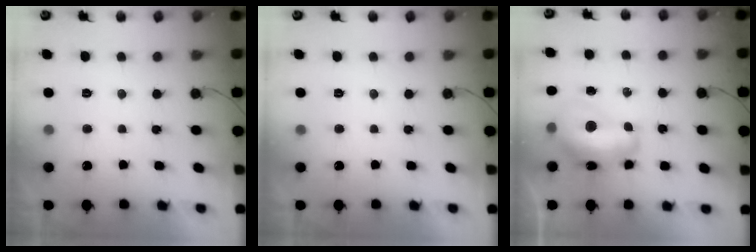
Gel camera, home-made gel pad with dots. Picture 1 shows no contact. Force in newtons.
{"total": 0.0}
{"total": 14.0, "press": 13.8, "slide": 1.8}